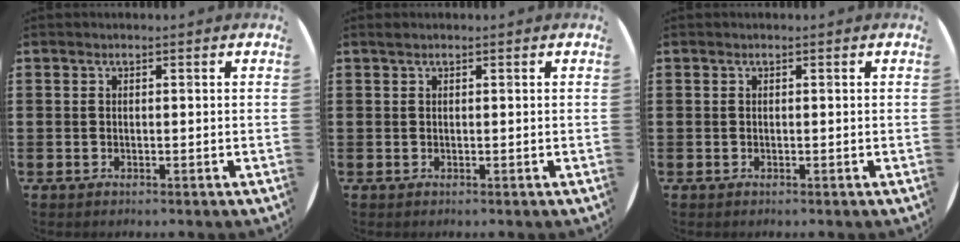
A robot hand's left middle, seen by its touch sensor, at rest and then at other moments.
{"total": 0.0}
{"total": 0.0}